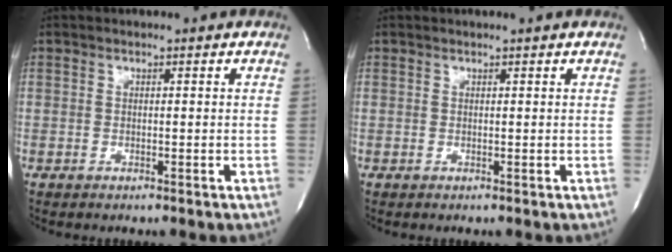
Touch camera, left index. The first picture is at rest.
{"total": 1.0, "force": [0.9, -0.2, 0.4], "torque": [-0.008, 0.002, 0.013]}